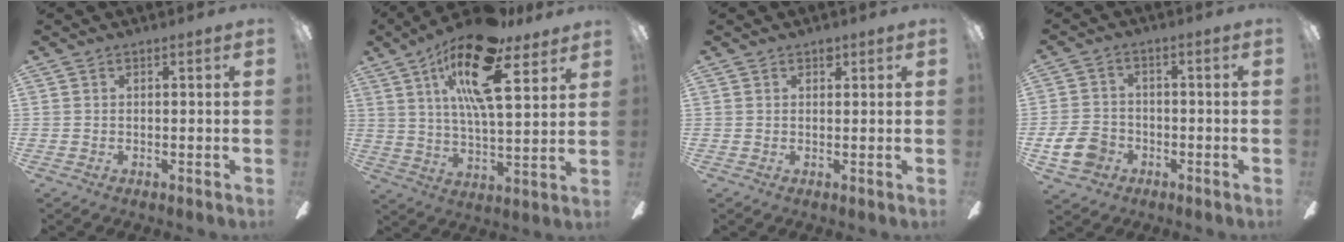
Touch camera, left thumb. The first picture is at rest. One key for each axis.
{"total": 19.5, "fx": 11.6, "fy": 6.3, "fz": 14.4, "tx": -0.252, "ty": -0.044, "tz": 0.189}
{"total": 1.5, "fx": 1.0, "fy": 0.9, "fz": 0.6, "tx": 0.004, "ty": -0.003, "tz": 0.015}
{"total": 8.4, "fx": -3.4, "fy": 6.4, "fz": 4.1, "tx": -0.097, "ty": 0.020, "tz": -0.065}